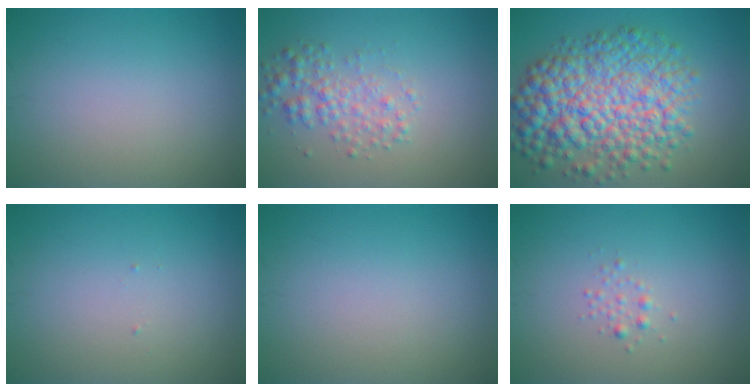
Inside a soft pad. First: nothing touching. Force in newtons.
{"total": 2.7, "press": 2.7, "slide": 0.0}
{"total": 10.0, "press": 10.0, "slide": 0.2}
{"total": 0.0}
{"total": 0.0}
{"total": 0.9, "press": 0.9, "slide": 0.0}